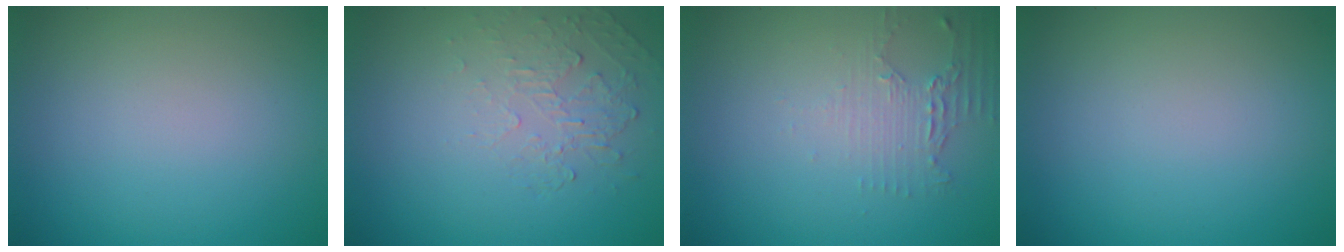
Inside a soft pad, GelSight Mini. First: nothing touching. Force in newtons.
{"total": 2.1, "press": 0.7, "slide": 2.0}
{"total": 2.3, "press": 1.6, "slide": 1.6}
{"total": 0.0}